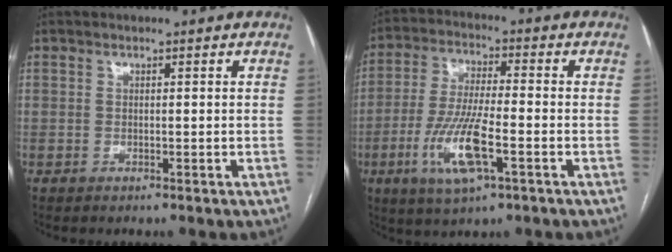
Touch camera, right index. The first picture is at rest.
{"total": 11.3, "force": [-4.1, 2.0, 10.4], "torque": [-0.214, -0.014, -0.075]}